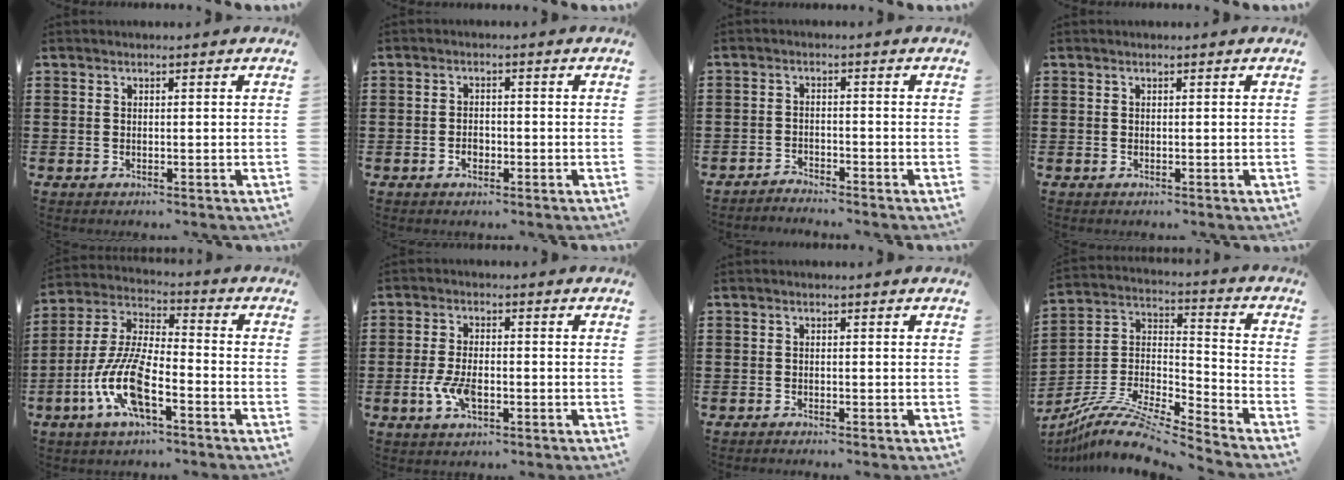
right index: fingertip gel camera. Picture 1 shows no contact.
{"total": 1.9, "force": [-0.9, 1.1, 1.2], "torque": [-0.026, 0.001, -0.017]}
{"total": 2.3, "force": [-2.3, 0.0, -0.3], "torque": [-0.002, 0.003, -0.051]}
{"total": 0.0}
{"total": 10.9, "force": [-4.8, 3.5, 9.1], "torque": [-0.220, -0.009, -0.096]}
{"total": 5.0, "force": [-1.6, 2.4, 4.1], "torque": [-0.097, -0.003, -0.033]}
{"total": 0.9, "force": [-0.9, -0.2, 0.0], "torque": [-0.002, -0.003, -0.018]}
{"total": 10.6, "force": [-9.3, 1.4, 4.9], "torque": [-0.105, 0.007, -0.189]}